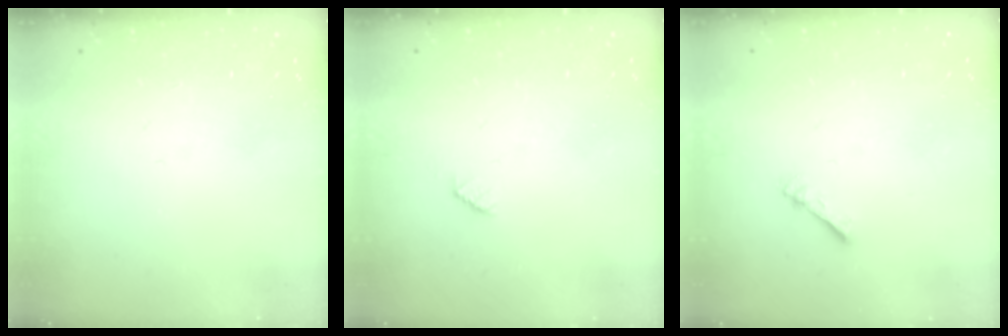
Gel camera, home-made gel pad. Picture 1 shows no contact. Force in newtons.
{"total": 4.3, "press": 4.3, "slide": 0.6}
{"total": 1.7, "press": 1.7, "slide": 0.2}